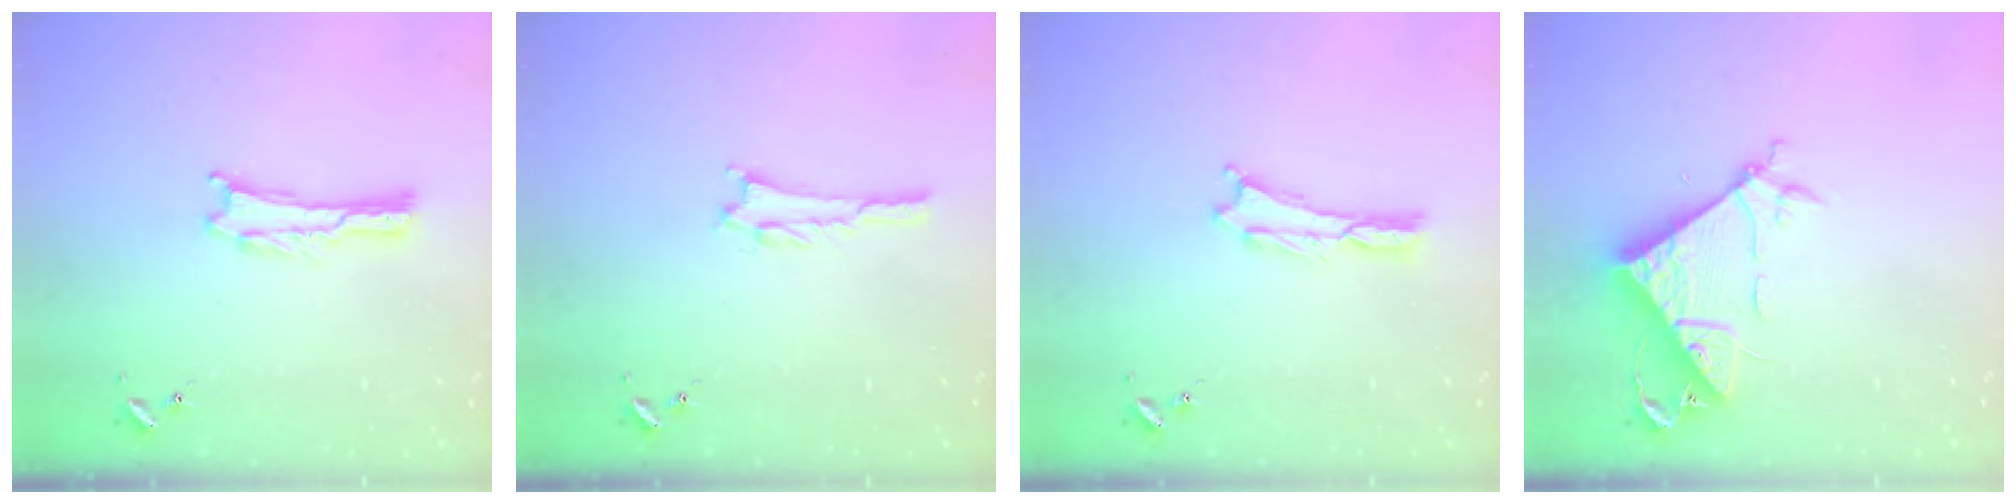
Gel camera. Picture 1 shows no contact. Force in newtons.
{"total": 0.6, "press": 0.6, "slide": 0.1}
{"total": 0.0}
{"total": 8.4, "press": 8.3, "slide": 0.7}